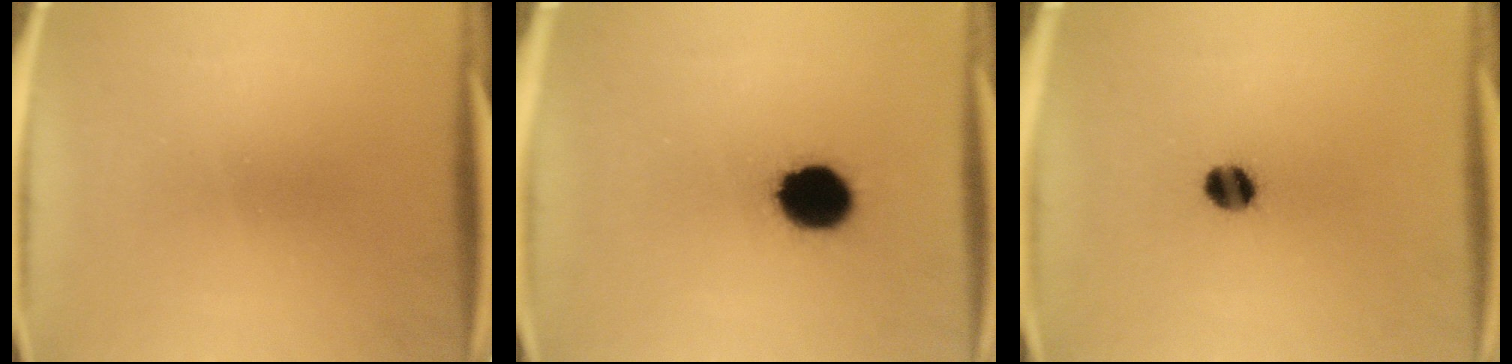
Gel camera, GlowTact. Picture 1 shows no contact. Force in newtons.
{"total": 12.5}
{"total": 5.0}